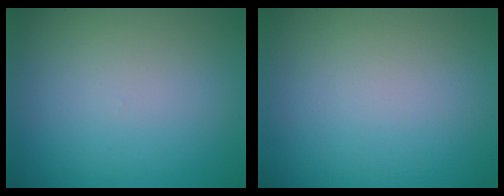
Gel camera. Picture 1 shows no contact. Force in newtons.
{"total": 0.0}